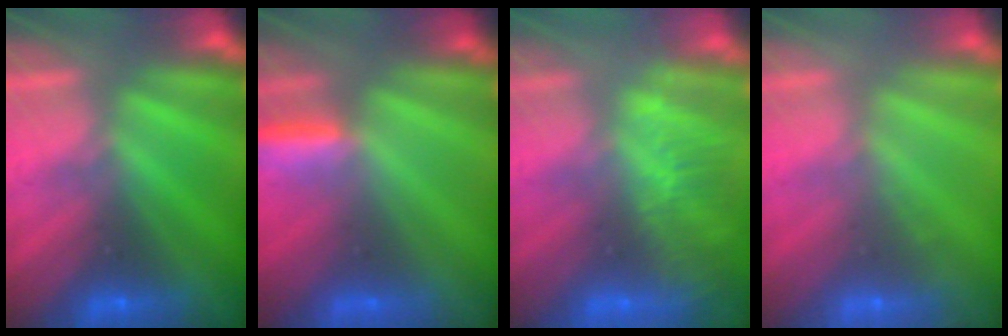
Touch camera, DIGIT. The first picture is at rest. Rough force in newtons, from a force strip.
{"total": 2.7}
{"total": 3.4}
{"total": 1.8}